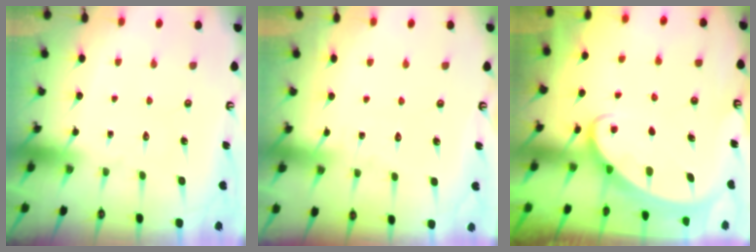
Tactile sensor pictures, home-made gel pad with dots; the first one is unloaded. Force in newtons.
{"total": 2.6, "press": 2.6, "slide": 0.2}
{"total": 2.0, "press": 2.0, "slide": 0.0}